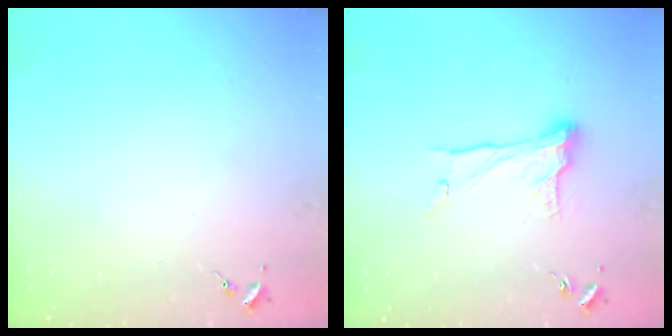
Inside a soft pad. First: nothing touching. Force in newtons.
{"total": 11.0, "press": 11.0, "slide": 0.8}